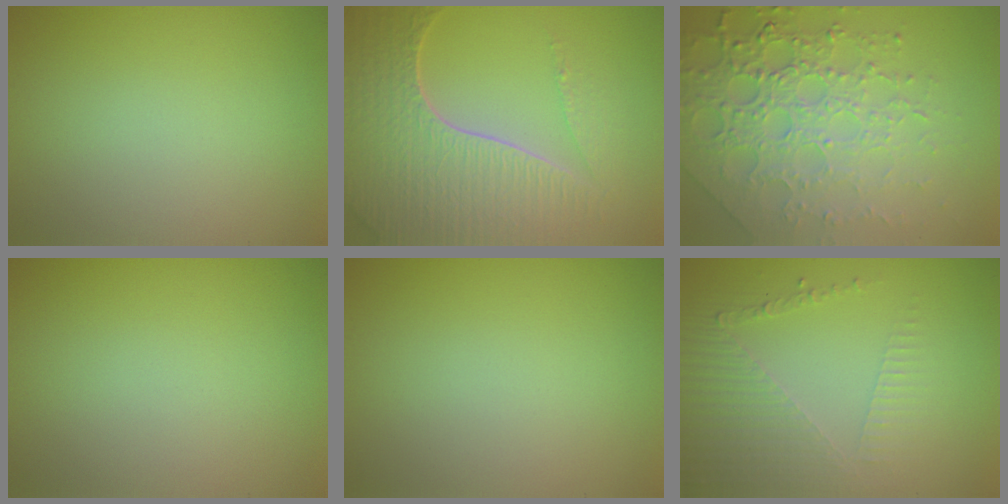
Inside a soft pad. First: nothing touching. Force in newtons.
{"total": 7.5, "press": 5.6, "slide": 5.0}
{"total": 8.0, "press": 5.5, "slide": 5.7}
{"total": 0.0}
{"total": 0.0}
{"total": 5.2, "press": 3.1, "slide": 4.2}